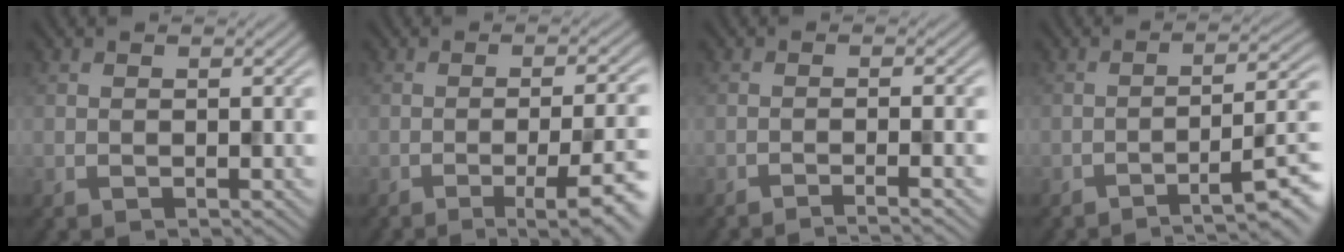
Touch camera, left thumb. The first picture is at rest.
{"total": 7.9, "force": [-3.3, 1.8, 7.0], "torque": [-0.102, -0.007, -0.036]}
{"total": 3.7, "force": [-2.5, 0.3, 2.7], "torque": [-0.031, 0.015, -0.049]}
{"total": 8.0, "force": [-4.7, 1.4, 6.4], "torque": [-0.090, 0.012, -0.063]}